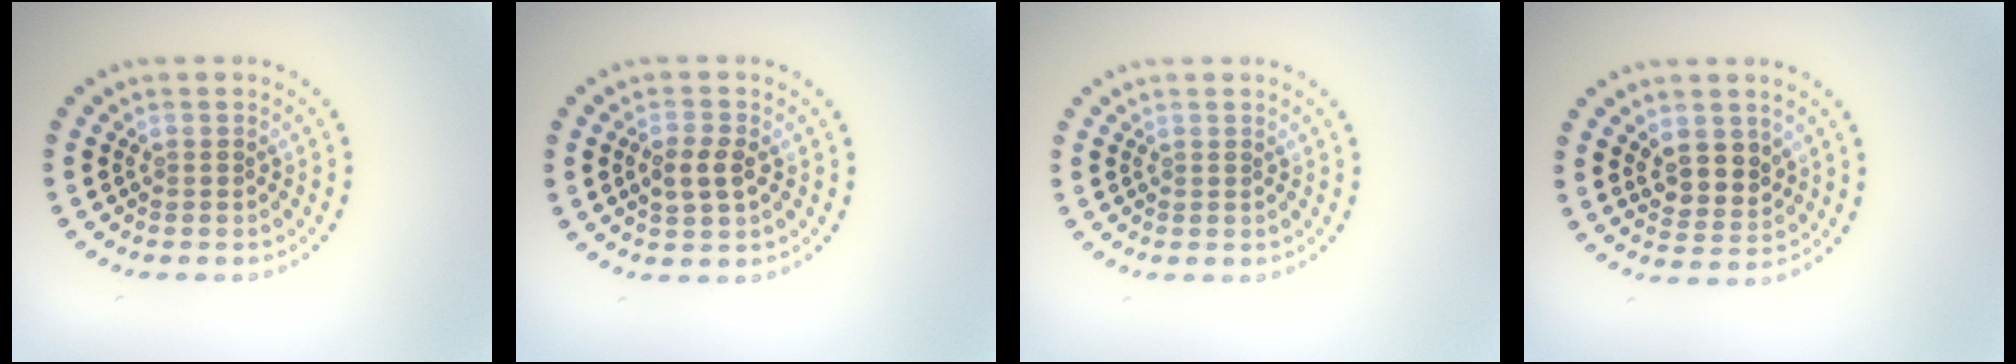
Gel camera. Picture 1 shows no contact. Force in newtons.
{"total": 2.4, "press": 2.4, "slide": 0.3}
{"total": 0.0}
{"total": 3.0, "press": 2.8, "slide": 1.1}